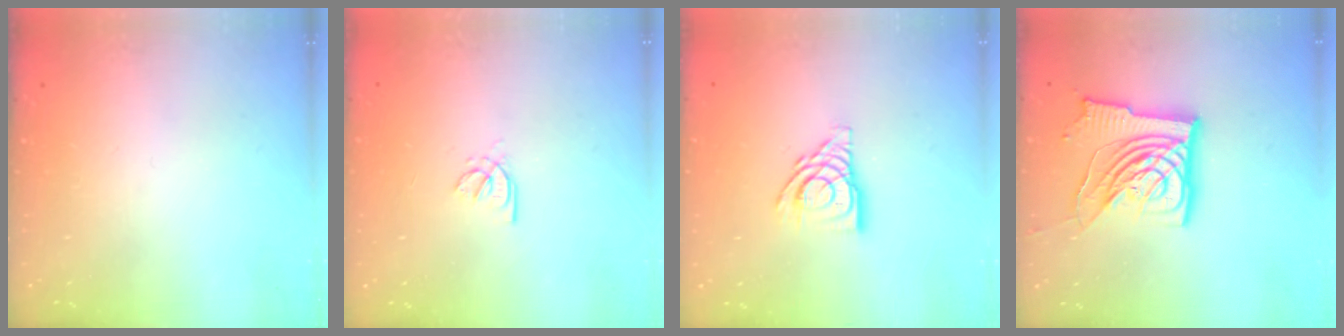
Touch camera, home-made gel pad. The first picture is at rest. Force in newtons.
{"total": 2.1, "press": 2.1, "slide": 0.6}
{"total": 11.8, "press": 11.7, "slide": 1.1}
{"total": 16.1, "press": 16.0, "slide": 1.8}